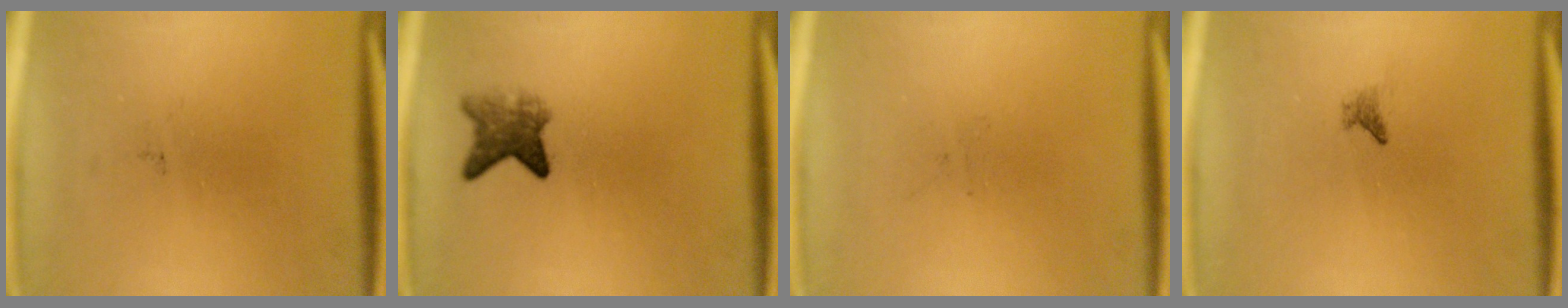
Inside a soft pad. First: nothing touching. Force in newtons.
{"total": 3.9}
{"total": 0.0}
{"total": 0.8}